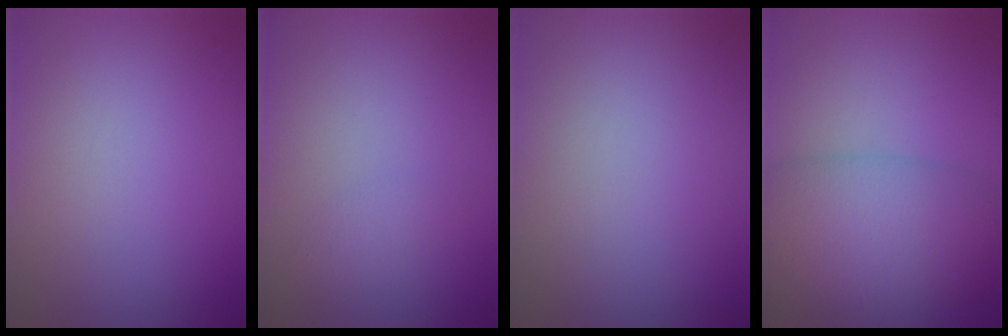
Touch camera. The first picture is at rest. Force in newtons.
{"total": 1.0, "press": 1.0, "slide": 0.1}
{"total": 0.0}
{"total": 7.6, "press": 7.6, "slide": 0.2}